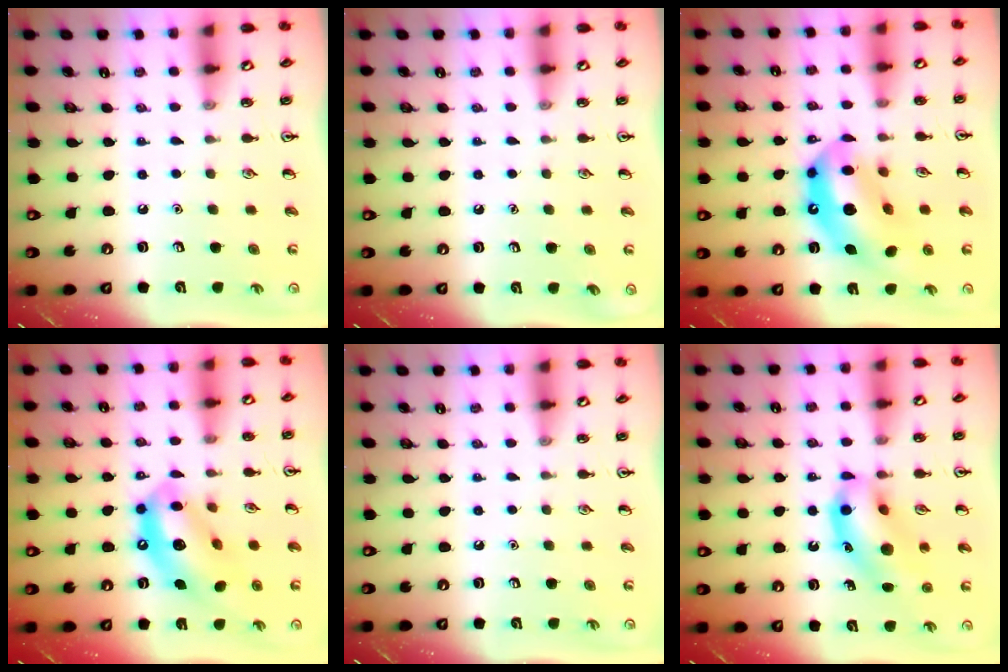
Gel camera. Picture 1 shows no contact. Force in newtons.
{"total": 0.0}
{"total": 16.3, "press": 15.5, "slide": 5.0}
{"total": 14.2, "press": 13.5, "slide": 4.3}
{"total": 0.0}
{"total": 14.2, "press": 13.7, "slide": 3.9}